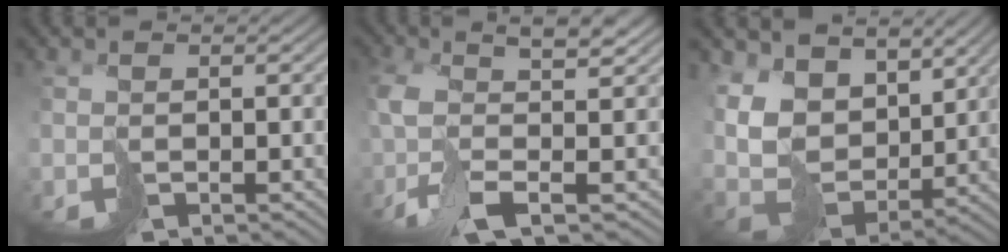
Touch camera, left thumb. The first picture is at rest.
{"total": 9.3, "force": [-1.0, 3.1, 8.7], "torque": [-0.172, 0.001, -0.029]}
{"total": 11.8, "force": [5.4, 8.2, 6.5], "torque": [-0.195, 0.005, 0.098]}